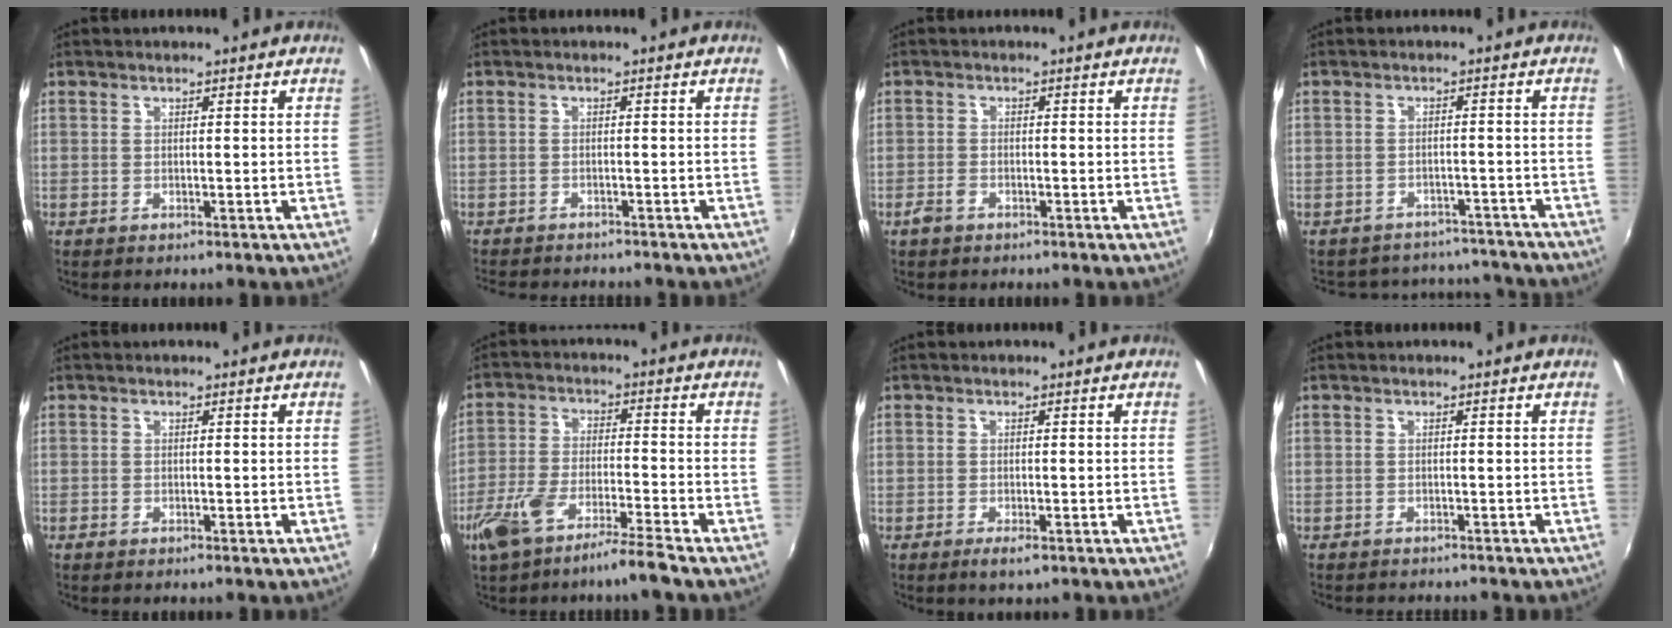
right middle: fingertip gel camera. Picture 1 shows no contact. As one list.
[{"total": 6.1, "force": [-5.7, 1.0, 1.9], "torque": [-0.051, -0.017, -0.087]}, {"total": 2.4, "force": [-1.7, 1.2, 1.1], "torque": [-0.028, -0.003, -0.034]}, {"total": 12.8, "force": [-11.3, 5.4, 2.4], "torque": [-0.058, 0.035, -0.135]}, {"total": 0.7, "force": [-0.6, 0.2, 0.2], "torque": [-0.006, -0.003, -0.014]}, {"total": 9.7, "force": [-7.1, 0.4, 6.6], "torque": [-0.146, -0.013, -0.132]}, {"total": 2.1, "force": [-1.3, 0.6, 1.5], "torque": [-0.033, -0.008, -0.023]}, {"total": 3.3, "force": [-3.1, 0.5, 1.0], "torque": [-0.027, -0.014, -0.047]}]